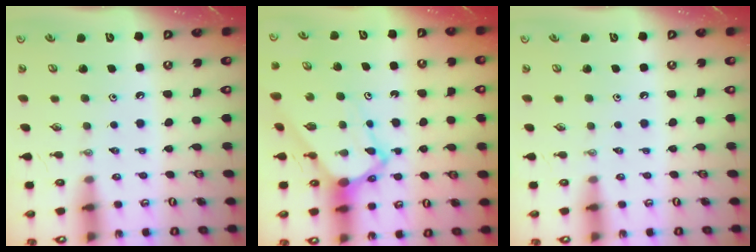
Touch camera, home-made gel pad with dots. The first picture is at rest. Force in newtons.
{"total": 6.2, "press": 6.2, "slide": 0.5}
{"total": 0.0}